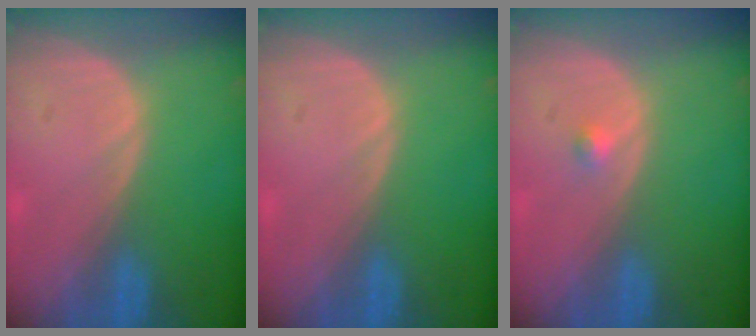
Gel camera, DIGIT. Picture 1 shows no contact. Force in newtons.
{"total": 0.0}
{"total": 1.1, "press": 0.9, "slide": 0.5}